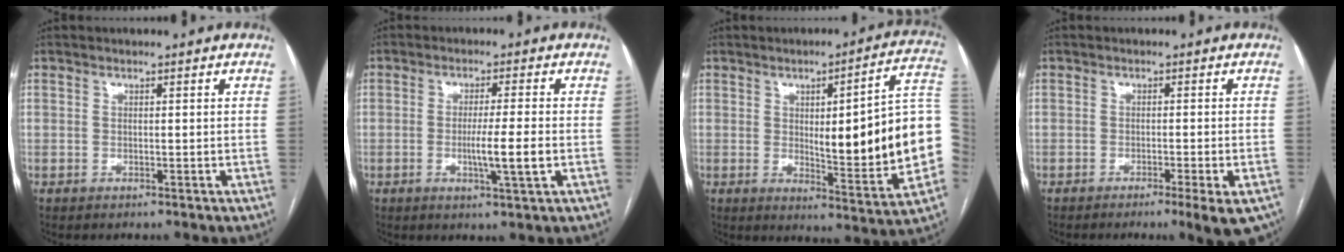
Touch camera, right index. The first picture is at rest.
{"total": 6.0, "force": [-1.4, -0.4, 5.8], "torque": [-0.101, -0.011, -0.023]}
{"total": 17.2, "force": [-0.9, 3.1, 16.9], "torque": [-0.172, 0.024, 0.001]}
{"total": 6.0, "force": [-3.7, 0.3, 4.7], "torque": [-0.045, -0.010, -0.050]}